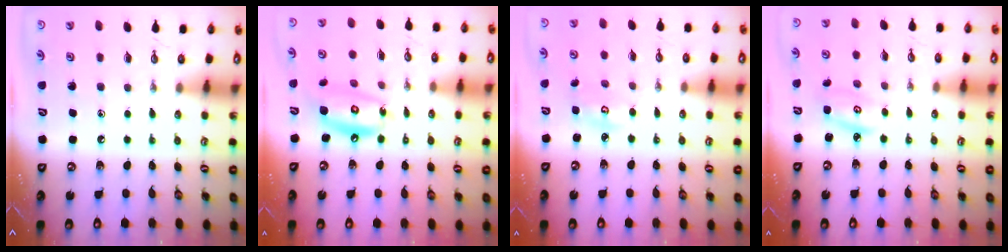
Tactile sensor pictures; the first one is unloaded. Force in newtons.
{"total": 12.4, "press": 12.3, "slide": 1.3}
{"total": 3.0, "press": 3.0, "slide": 0.2}
{"total": 2.8, "press": 2.8, "slide": 0.2}